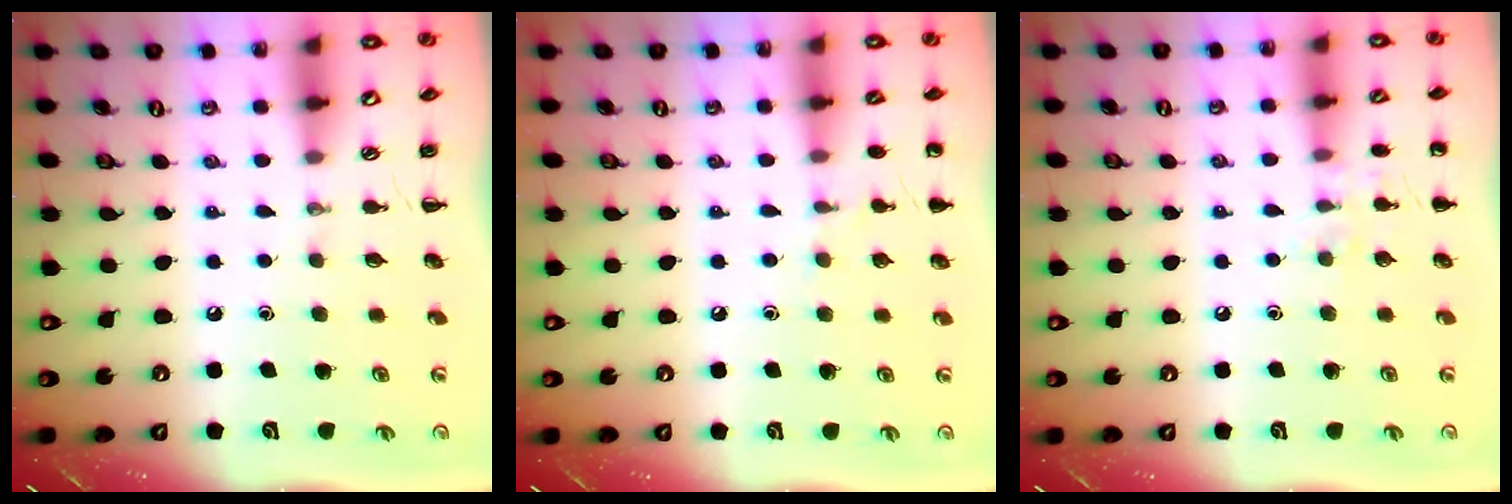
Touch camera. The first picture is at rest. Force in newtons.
{"total": 5.4, "press": 5.1, "slide": 1.6}
{"total": 6.9, "press": 6.6, "slide": 2.0}